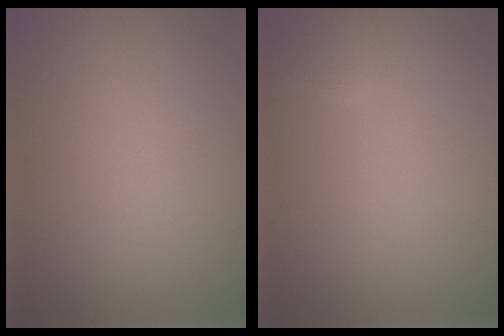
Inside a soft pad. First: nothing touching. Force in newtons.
{"total": 1.0, "press": 1.0, "slide": 0.1}